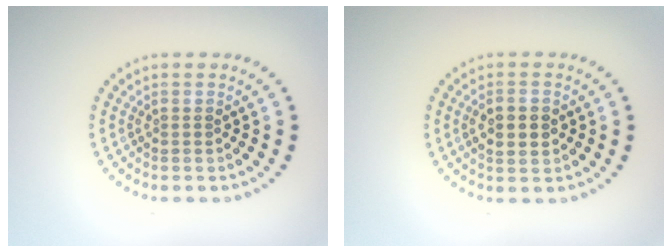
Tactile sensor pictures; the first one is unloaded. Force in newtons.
{"total": 2.6, "press": 2.6, "slide": 0.1}